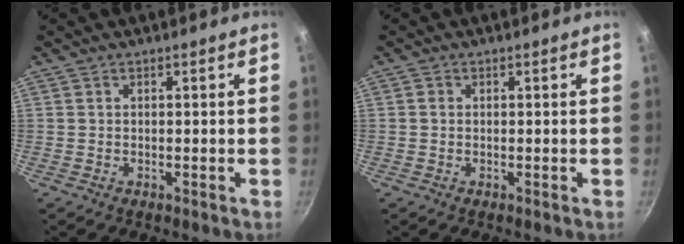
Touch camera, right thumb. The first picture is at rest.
{"total": 0.8, "force": [0.1, 0.8, 0.3], "torque": [-0.005, 0.004, 0.000]}